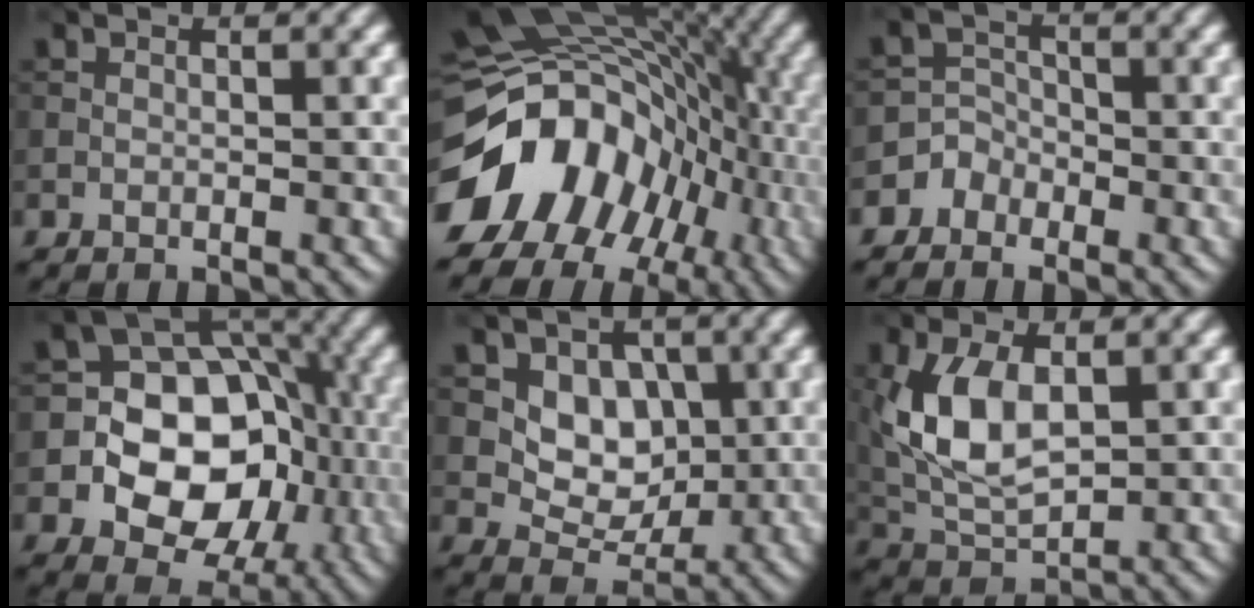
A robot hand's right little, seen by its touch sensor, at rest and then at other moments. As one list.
[{"total": 14.1, "force": [-4.9, 10.6, 7.9], "torque": [-0.133, -0.007, -0.093]}, {"total": 3.0, "force": [-2.1, 2.1, -0.1], "torque": [0.032, 0.009, -0.051]}, {"total": 11.7, "force": [-2.6, 9.0, 7.0], "torque": [-0.077, 0.006, -0.074]}, {"total": 4.3, "force": [0.4, 3.3, 2.7], "torque": [-0.042, -0.009, 0.002]}, {"total": 6.6, "force": [0.6, 3.8, 5.4], "torque": [-0.124, 0.004, 0.014]}]